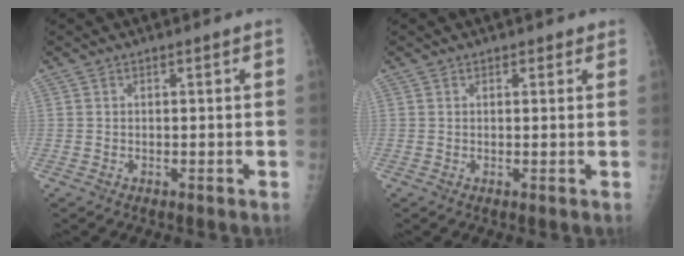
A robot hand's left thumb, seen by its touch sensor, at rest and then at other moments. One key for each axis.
{"total": 1.5, "fx": 1.0, "fy": 0.9, "fz": 0.6, "tx": 0.007, "ty": -0.005, "tz": 0.009}